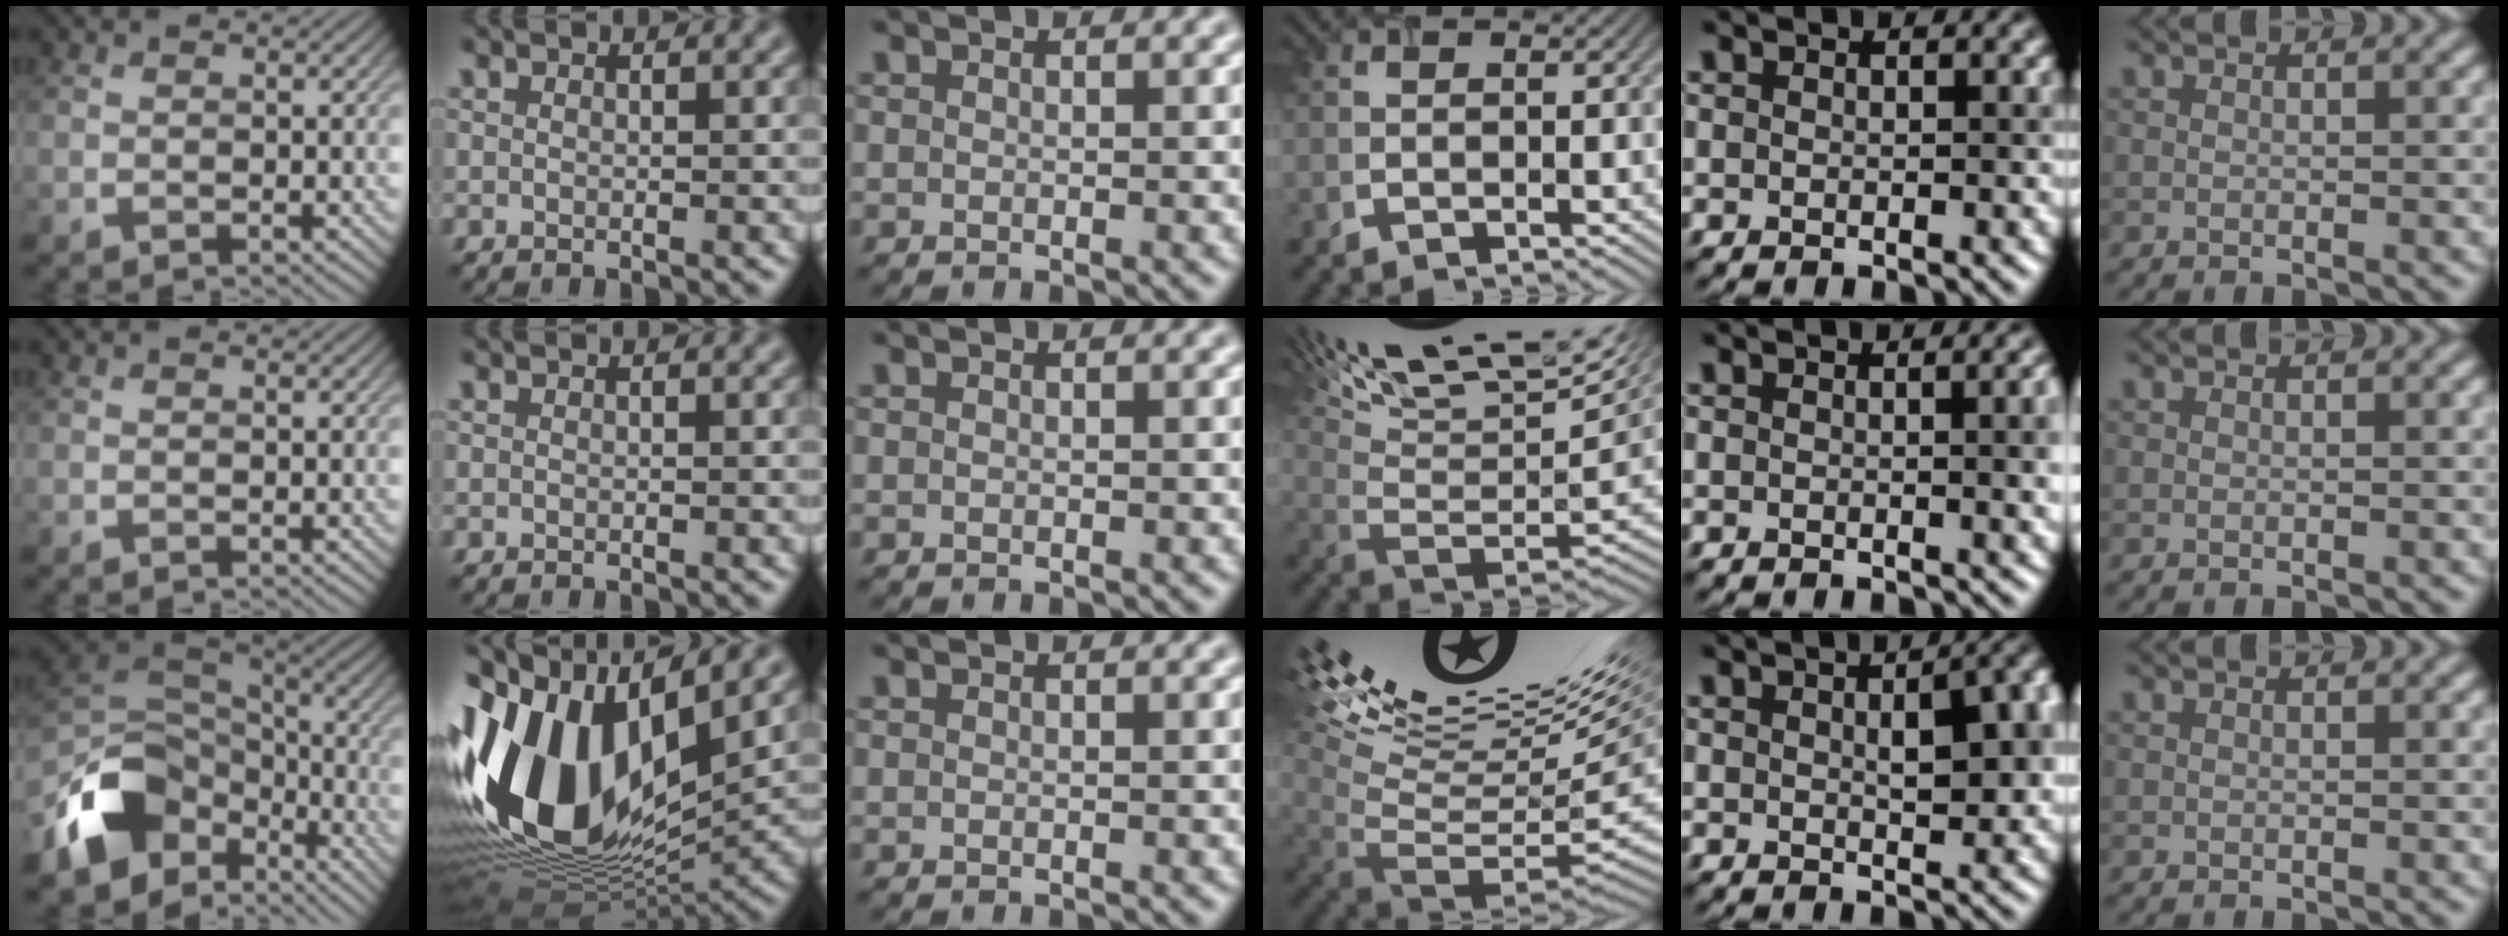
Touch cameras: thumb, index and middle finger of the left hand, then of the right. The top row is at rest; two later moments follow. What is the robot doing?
{"motion": "screw", "object": "timer"}